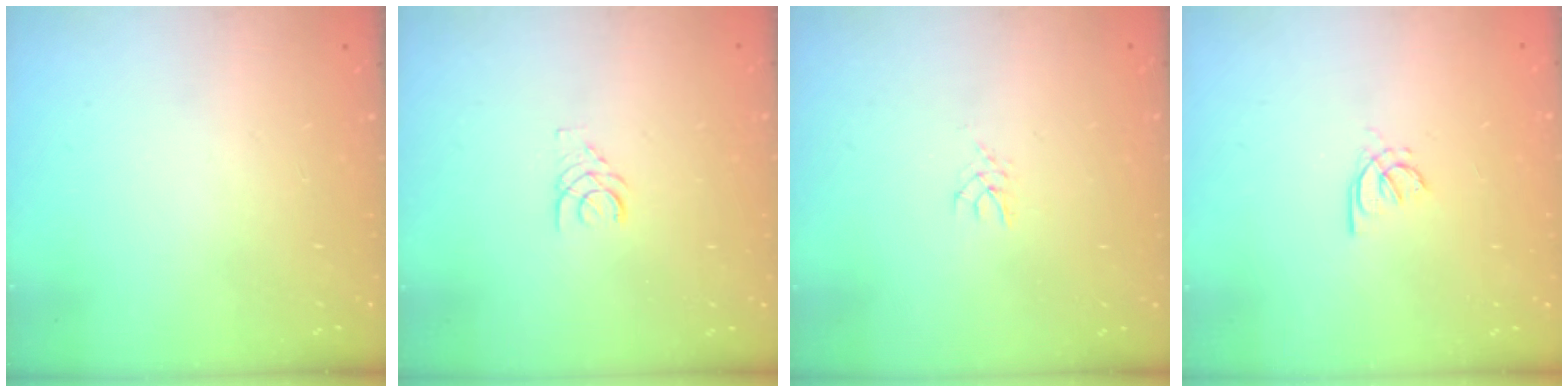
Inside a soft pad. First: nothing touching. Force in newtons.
{"total": 1.7, "press": 1.7, "slide": 0.2}
{"total": 2.5, "press": 2.4, "slide": 0.4}
{"total": 1.4, "press": 1.3, "slide": 0.4}